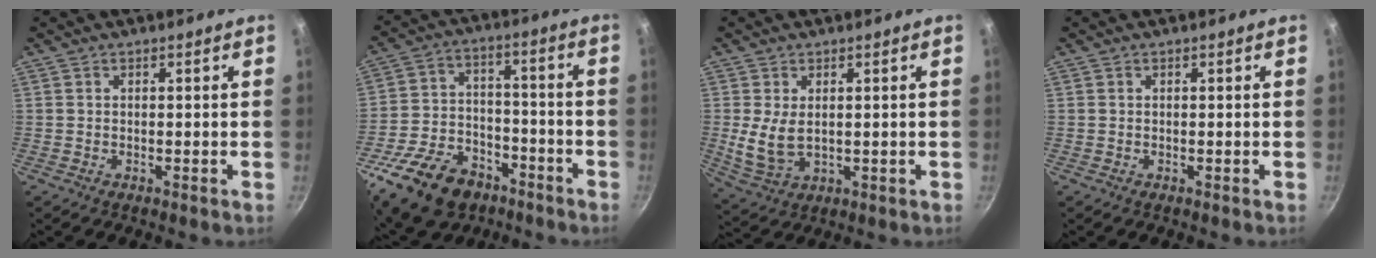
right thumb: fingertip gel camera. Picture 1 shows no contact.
{"total": 20.3, "force": [-11.7, 12.8, 10.5], "torque": [-0.188, 0.054, -0.195]}
{"total": 7.0, "force": [0.9, 4.1, 5.6], "torque": [-0.111, -0.017, 0.030]}
{"total": 0.0}